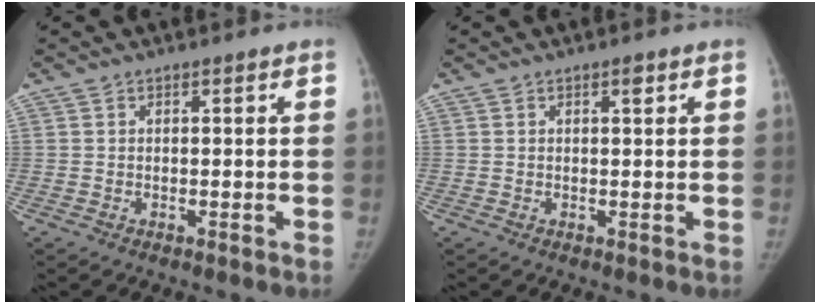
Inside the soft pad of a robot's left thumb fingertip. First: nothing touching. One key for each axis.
{"total": 1.1, "fx": 0.6, "fy": 0.4, "fz": 0.9, "tx": -0.010, "ty": 0.000, "tz": 0.009}